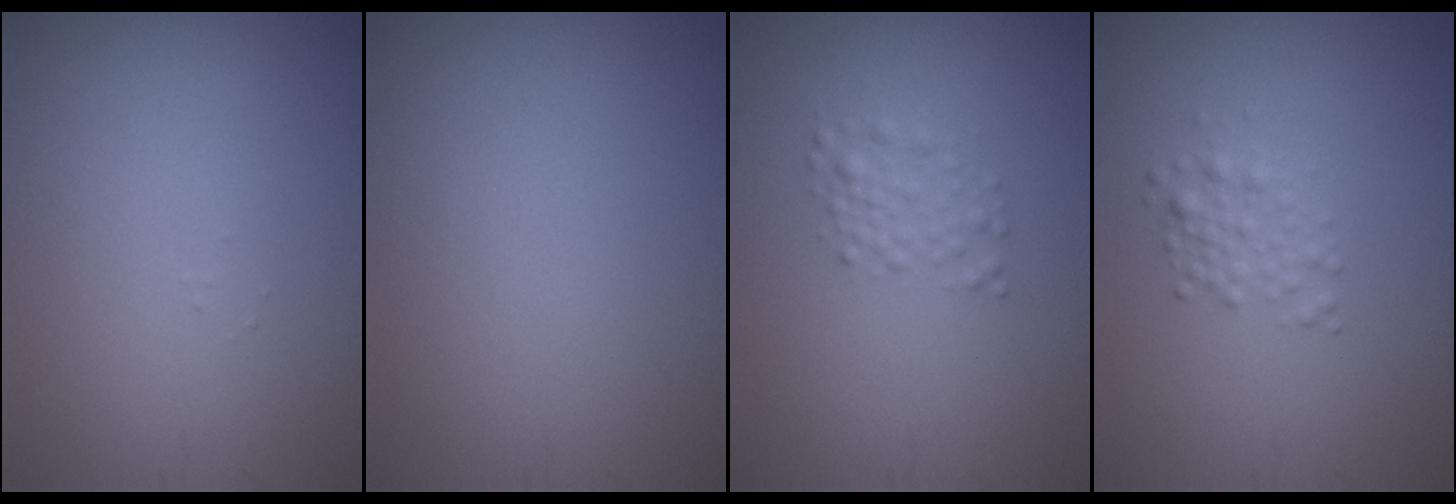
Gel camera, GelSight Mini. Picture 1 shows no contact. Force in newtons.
{"total": 0.0}
{"total": 1.9, "press": 1.8, "slide": 0.1}
{"total": 1.7, "press": 1.7, "slide": 0.0}